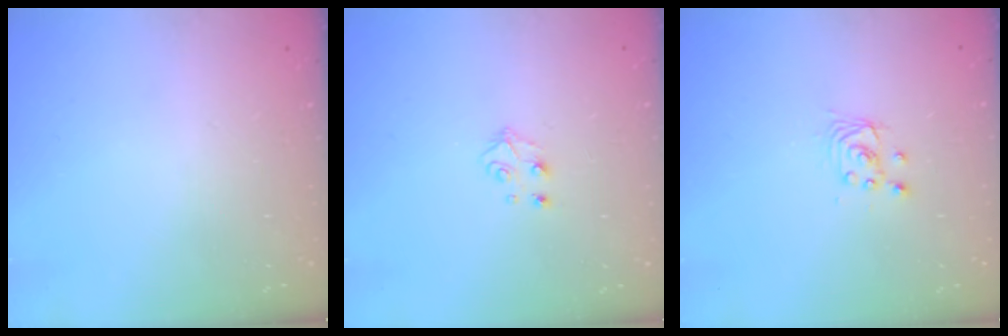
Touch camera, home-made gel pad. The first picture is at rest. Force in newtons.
{"total": 4.7, "press": 4.7, "slide": 0.4}
{"total": 2.9, "press": 2.9, "slide": 0.1}